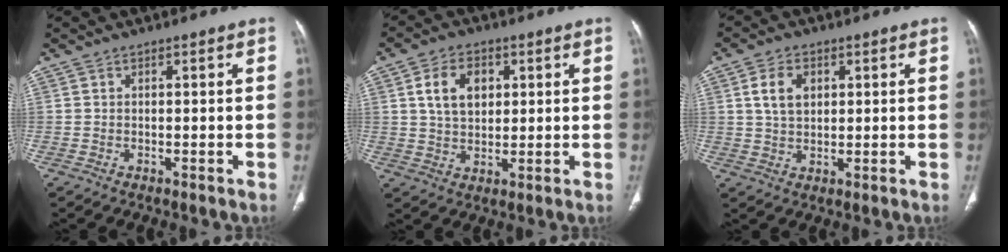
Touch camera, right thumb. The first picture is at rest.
{"total": 8.1, "force": [2.4, 5.4, 5.4], "torque": [-0.075, -0.007, 0.043]}
{"total": 5.8, "force": [1.8, 3.9, 4.0], "torque": [-0.062, -0.005, 0.034]}